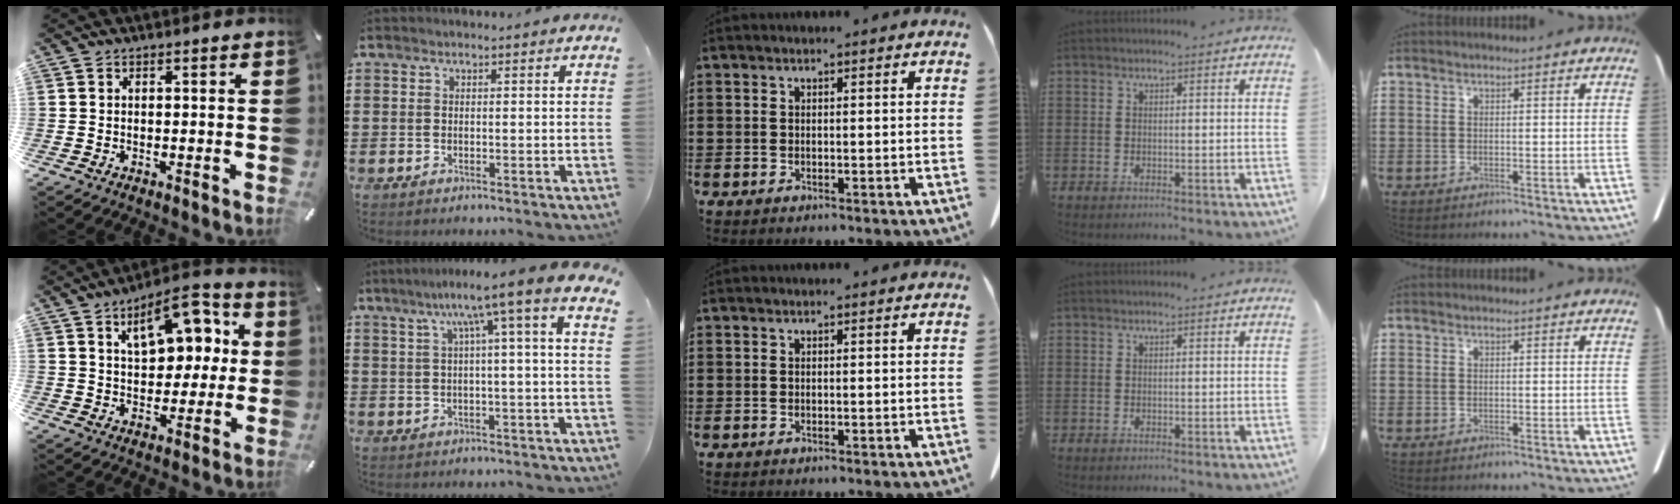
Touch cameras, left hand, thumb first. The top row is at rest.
{"thumb": {"total": 13.9, "force": [6.1, 8.2, 9.4], "torque": [-0.134, -0.020, 0.106]}, "index": {"total": 7.7, "force": [2.9, -0.7, 7.1], "torque": [-0.137, -0.011, 0.035]}}